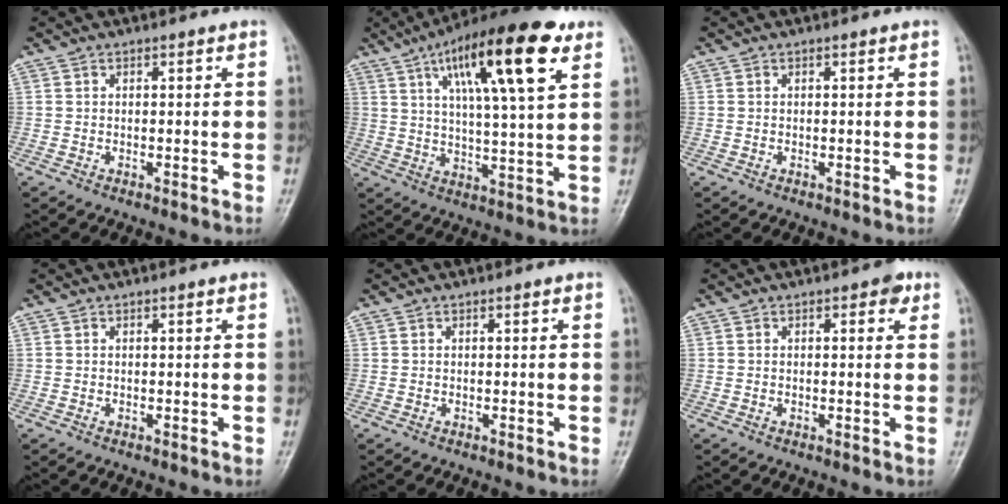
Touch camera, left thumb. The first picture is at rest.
{"total": 19.5, "force": [9.2, 4.6, 16.6], "torque": [-0.248, -0.018, 0.146]}
{"total": 0.0}
{"total": 0.0}
{"total": 0.0}
{"total": 2.1, "force": [0.9, 1.1, 1.5], "torque": [-0.007, 0.001, 0.007]}